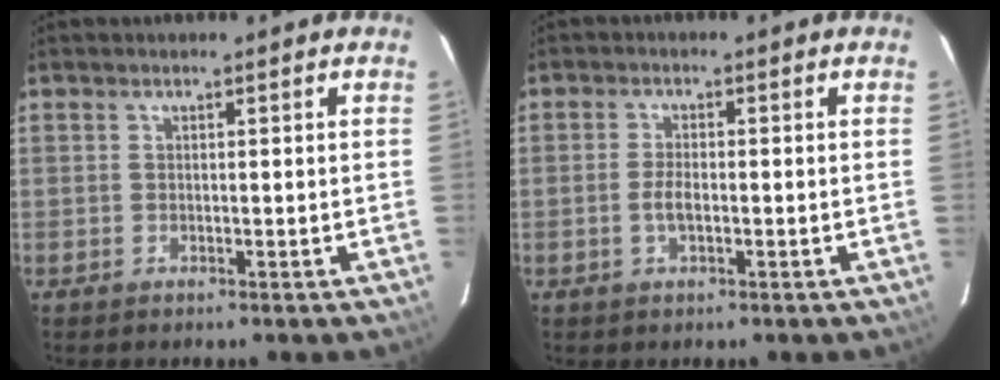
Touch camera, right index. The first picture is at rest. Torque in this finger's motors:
{"motor_torque": [0.57, -0.13, 0.30, 0.07]}